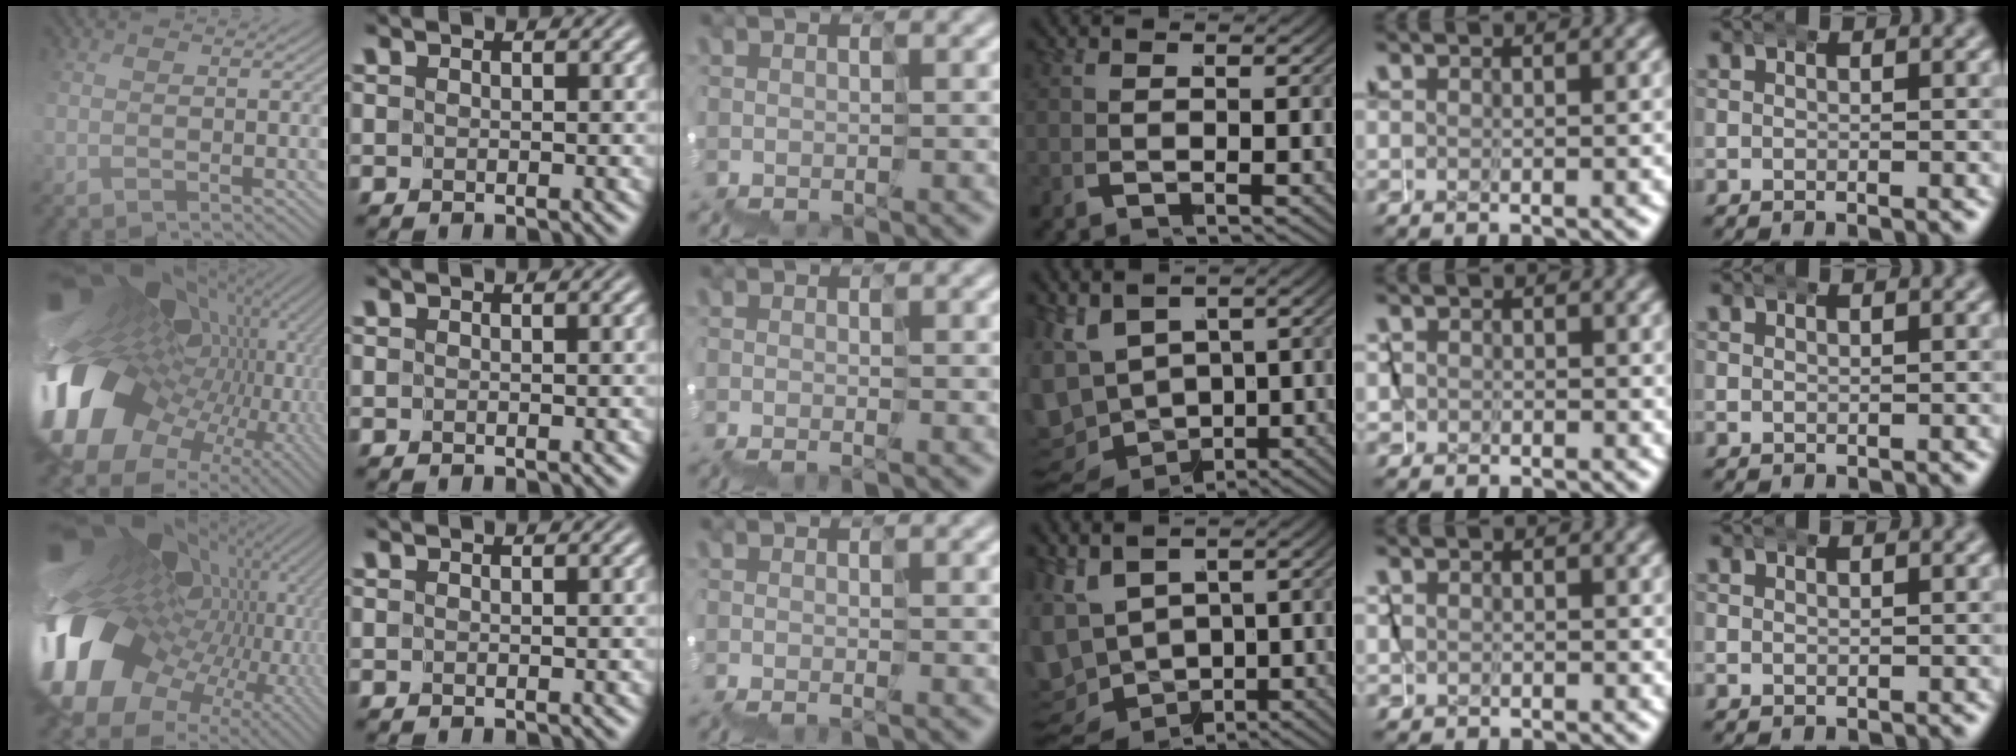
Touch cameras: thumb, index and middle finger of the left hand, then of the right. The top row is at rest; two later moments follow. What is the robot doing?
{"motion": "wrap", "object": "ethernet cable"}